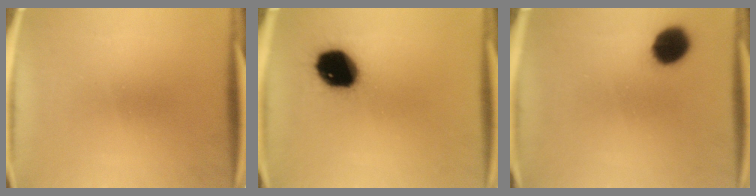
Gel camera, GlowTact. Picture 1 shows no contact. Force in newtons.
{"total": 14.9}
{"total": 8.7}